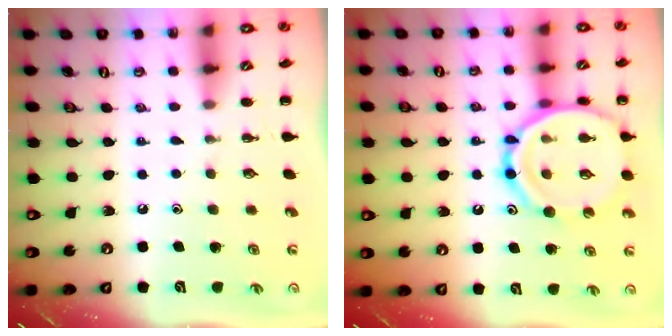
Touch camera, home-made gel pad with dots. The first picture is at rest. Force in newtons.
{"total": 19.4, "press": 19.2, "slide": 2.5}